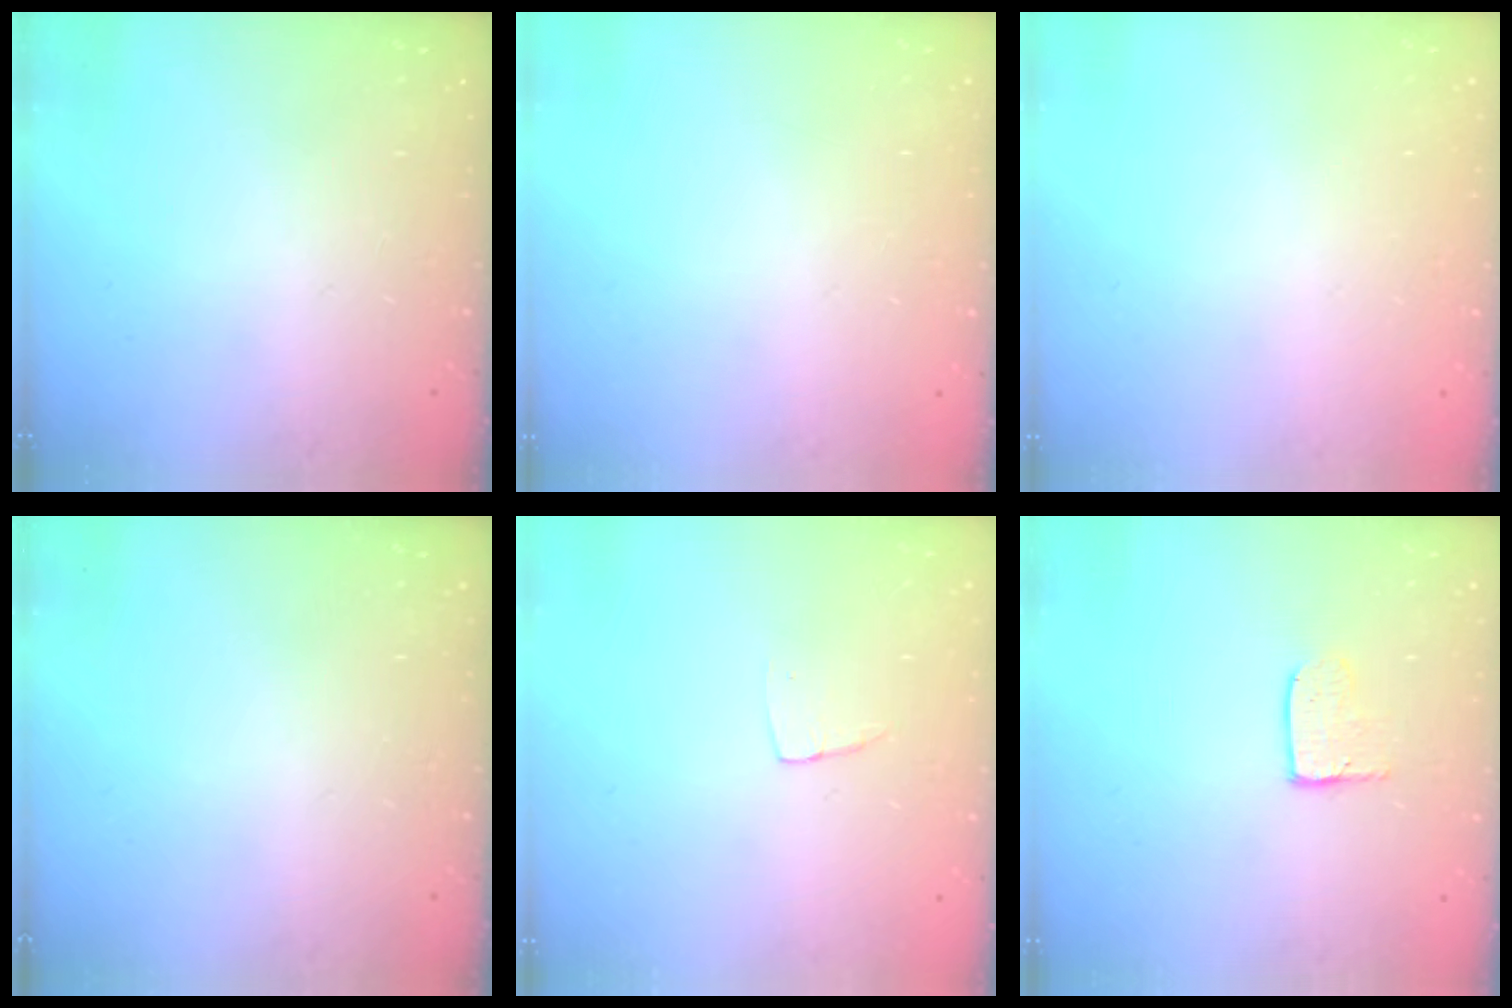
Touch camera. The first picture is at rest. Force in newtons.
{"total": 0.0}
{"total": 0.0}
{"total": 0.0}
{"total": 3.3, "press": 3.3, "slide": 0.2}
{"total": 3.9, "press": 3.9, "slide": 0.4}